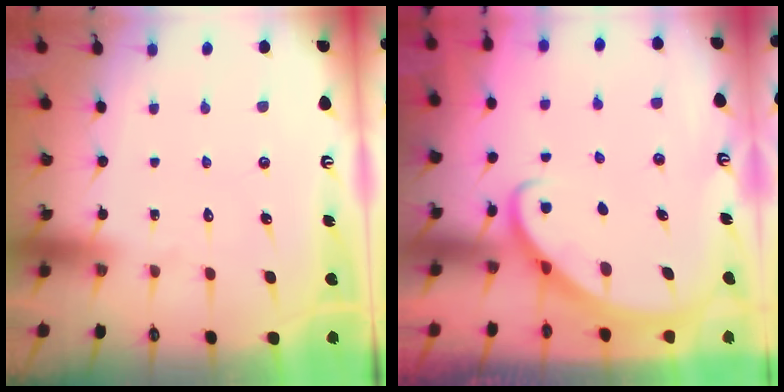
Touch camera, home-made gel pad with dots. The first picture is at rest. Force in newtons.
{"total": 2.7, "press": 2.7, "slide": 0.2}